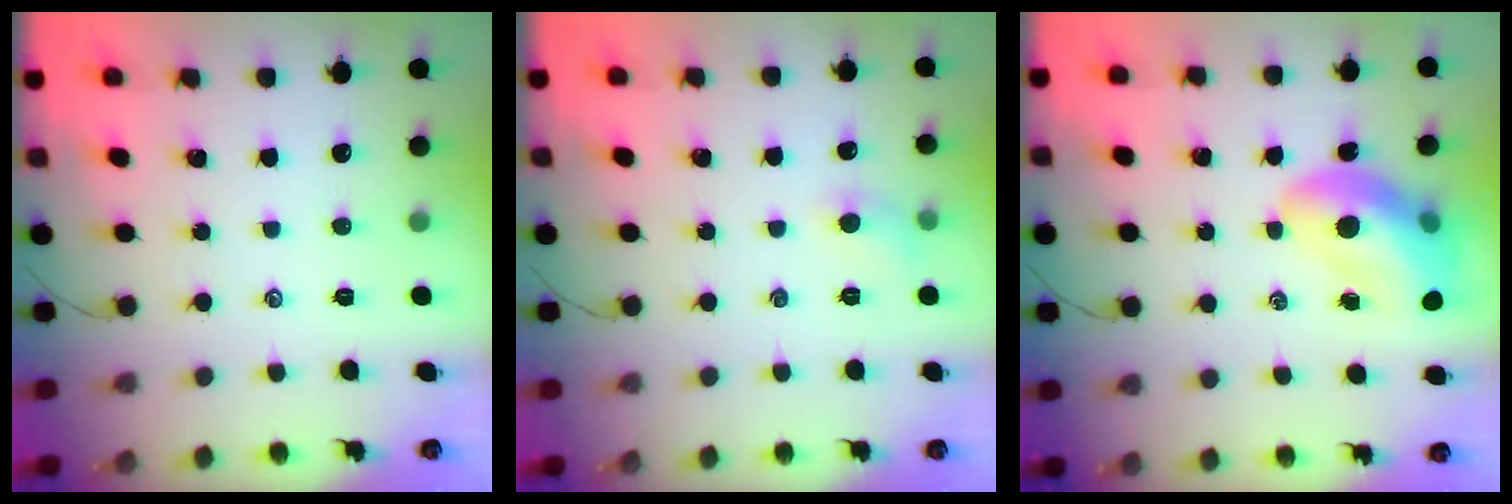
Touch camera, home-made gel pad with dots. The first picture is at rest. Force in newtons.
{"total": 5.7, "press": 5.3, "slide": 2.0}
{"total": 13.6, "press": 13.1, "slide": 3.9}